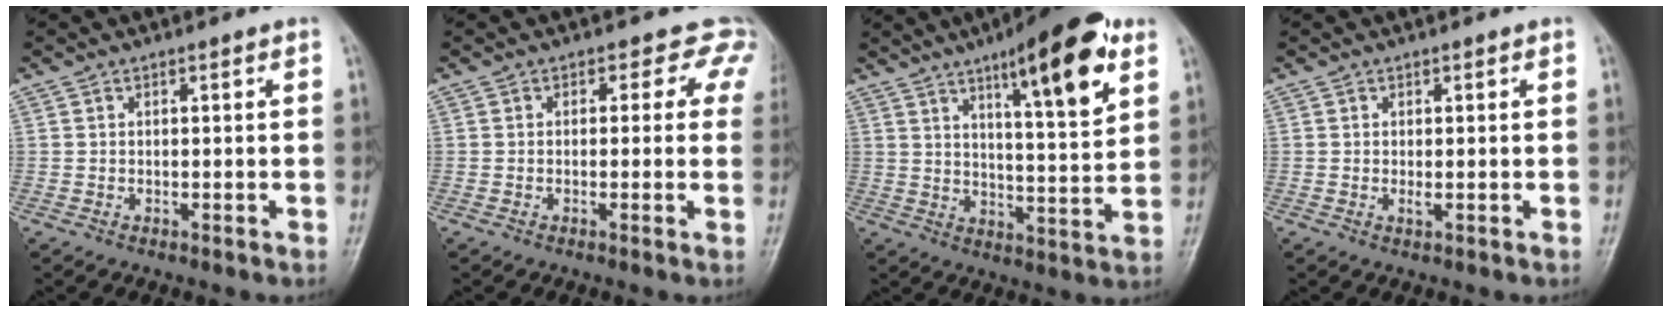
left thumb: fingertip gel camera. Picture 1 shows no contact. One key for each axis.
{"total": 4.9, "fx": 3.0, "fy": 3.7, "fz": 1.3, "tx": 0.027, "ty": -0.005, "tz": 0.003}
{"total": 16.8, "fx": 8.9, "fy": 4.1, "fz": 13.6, "tx": -0.178, "ty": -0.039, "tz": 0.131}
{"total": 1.2, "fx": 0.2, "fy": 0.6, "fz": 1.1, "tx": -0.015, "ty": -0.003, "tz": 0.002}